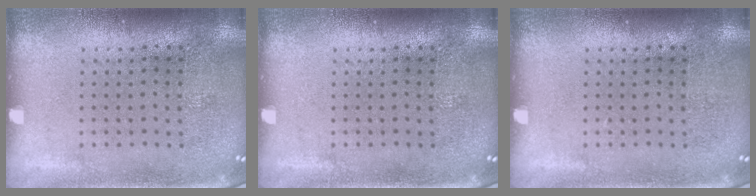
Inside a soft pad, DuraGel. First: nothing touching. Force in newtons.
{"total": 0.0}
{"total": 0.0}